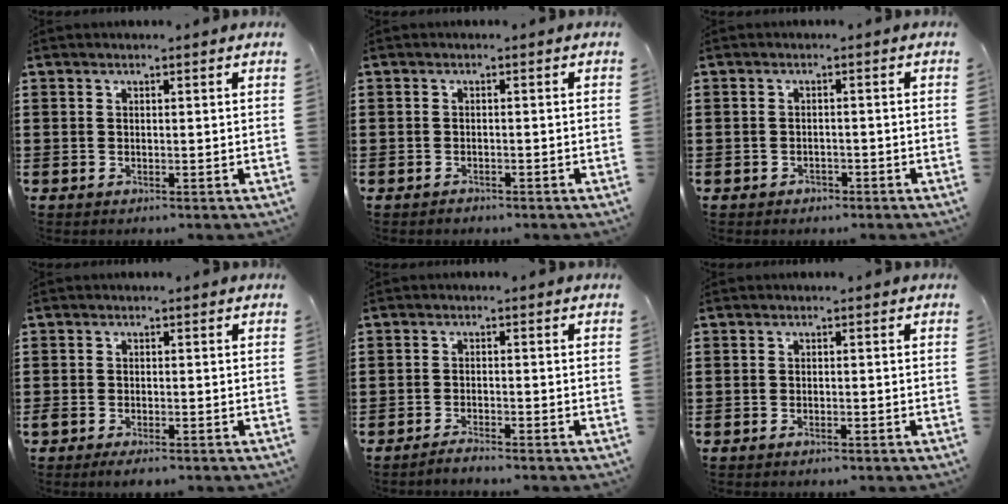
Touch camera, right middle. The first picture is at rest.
{"total": 0.8, "force": [-0.8, 0.2, 0.0], "torque": [-0.003, 0.001, -0.018]}
{"total": 1.2, "force": [-1.0, 0.6, 0.0], "torque": [-0.005, 0.002, -0.024]}
{"total": 1.5, "force": [-1.2, 0.3, 0.8], "torque": [-0.024, -0.004, -0.025]}
{"total": 1.7, "force": [-1.6, -0.1, 0.5], "torque": [-0.009, 0.001, -0.031]}
{"total": 0.8, "force": [-0.7, 0.2, 0.3], "torque": [-0.008, -0.002, -0.014]}